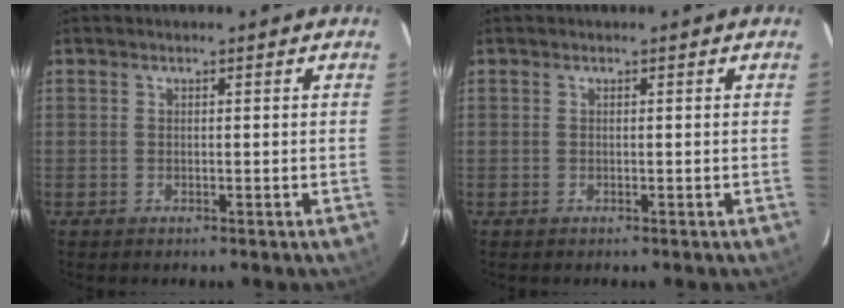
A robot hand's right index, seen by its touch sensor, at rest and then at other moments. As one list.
[{"total": 0.0}]